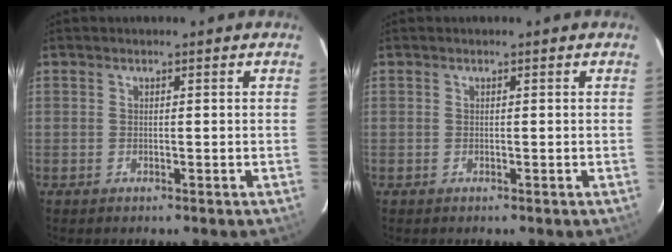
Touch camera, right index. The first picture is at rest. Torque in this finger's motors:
{"motor_torque": [0.00, 0.00, 0.00, 0.00]}